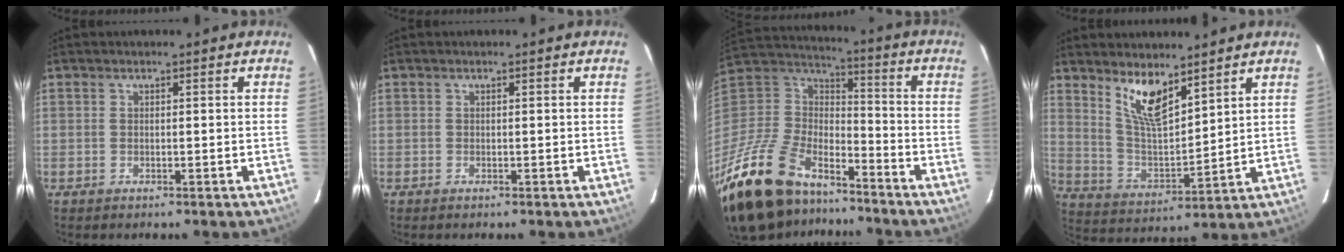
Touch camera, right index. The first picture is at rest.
{"total": 0.0}
{"total": 27.9, "force": [-20.6, 12.6, 13.8], "torque": [-0.306, -0.007, -0.342]}
{"total": 10.0, "force": [6.9, 3.1, 6.5], "torque": [-0.123, -0.006, 0.142]}